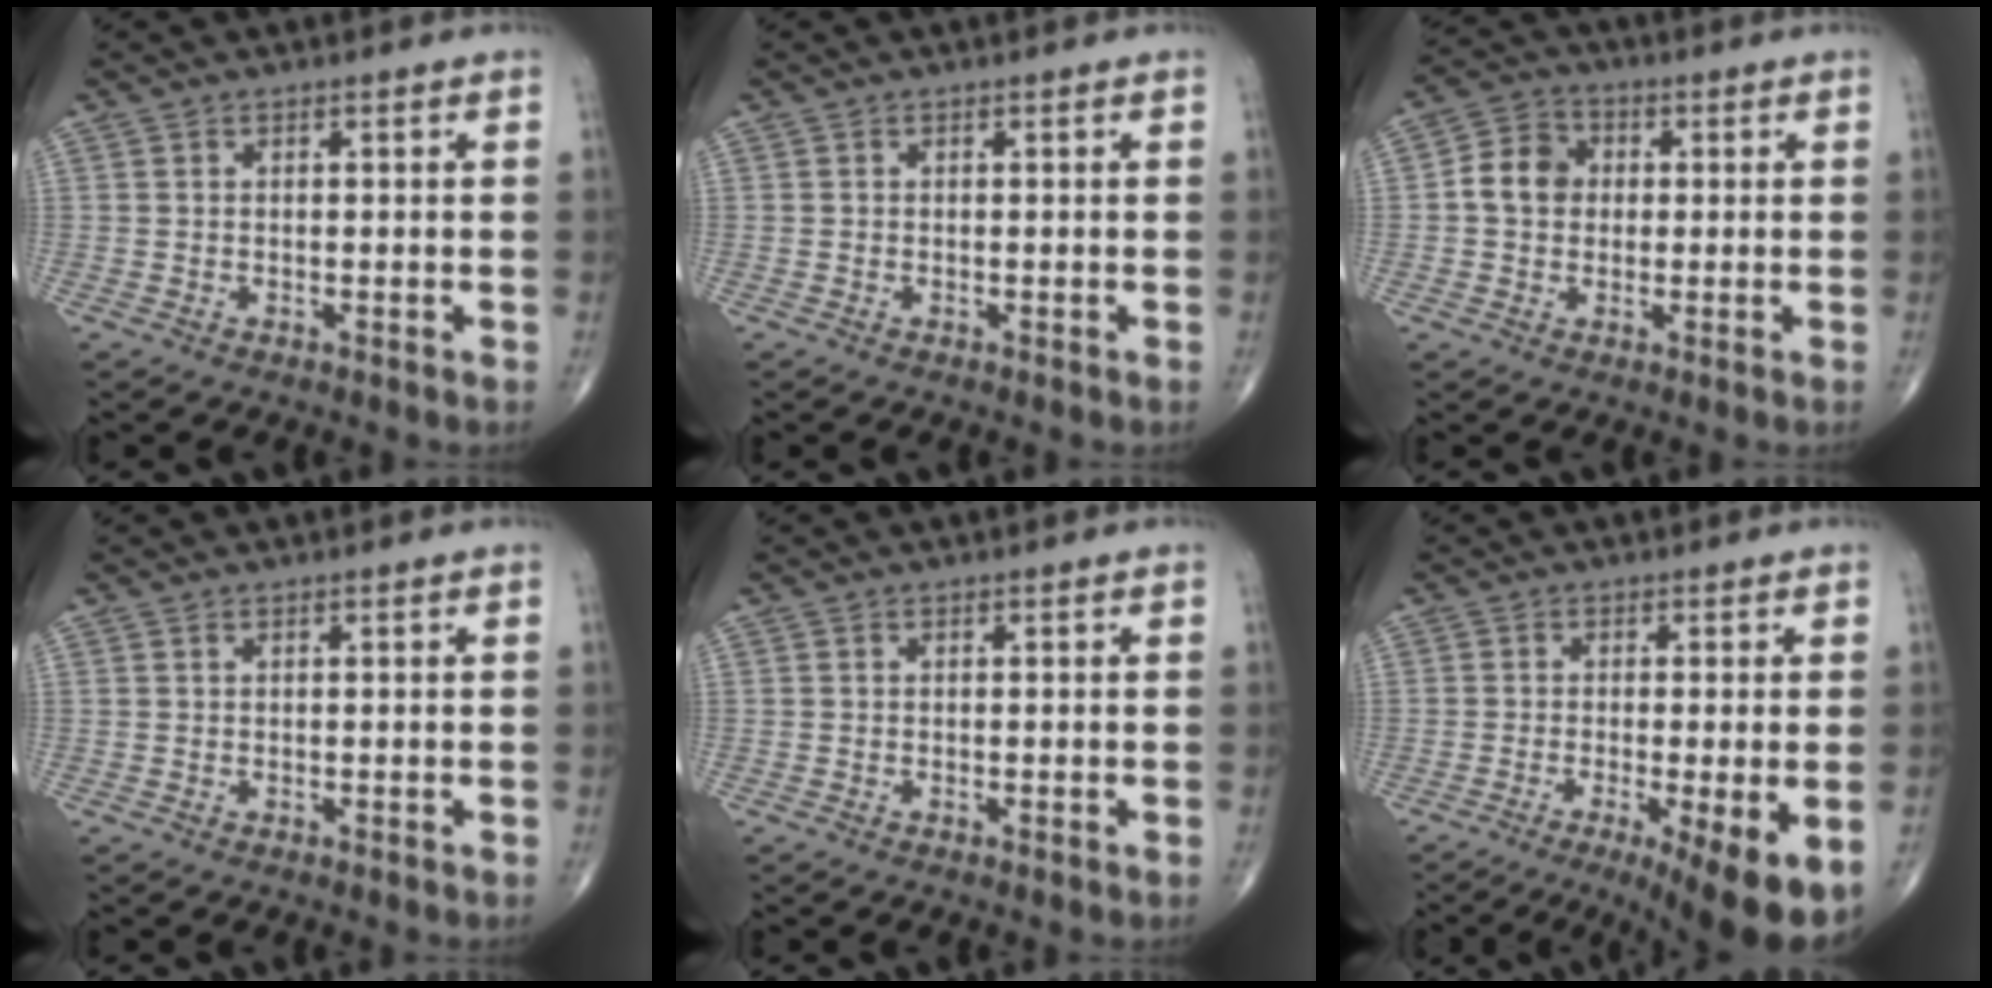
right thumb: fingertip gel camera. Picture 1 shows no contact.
{"total": 0.0}
{"total": 7.1, "force": [0.3, 5.9, 3.9], "torque": [-0.055, 0.017, -0.005]}
{"total": 0.0}
{"total": 0.0}
{"total": 11.3, "force": [-5.5, 1.7, 9.7], "torque": [-0.124, -0.014, -0.084]}